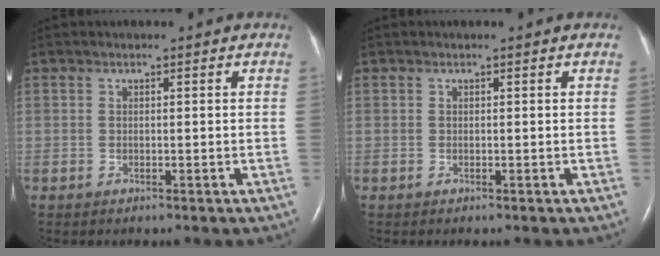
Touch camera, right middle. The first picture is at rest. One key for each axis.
{"total": 0.0}